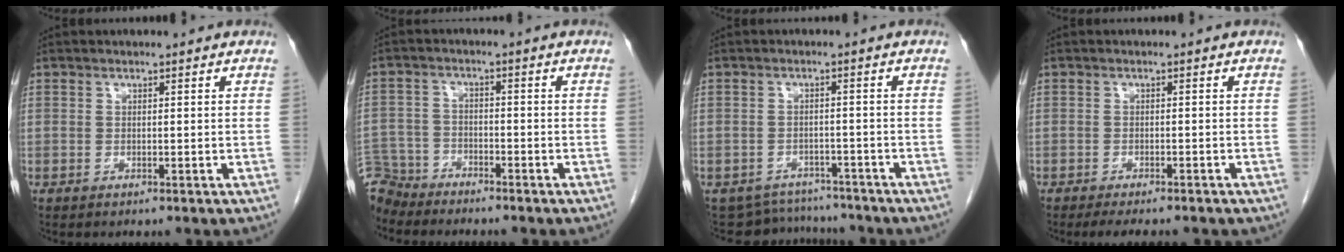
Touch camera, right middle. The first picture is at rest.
{"total": 7.1, "force": [-6.7, 2.4, 0.1], "torque": [-0.005, -0.001, -0.129]}
{"total": 6.5, "force": [-6.3, 1.7, -0.9], "torque": [0.012, 0.018, -0.083]}
{"total": 7.9, "force": [-6.6, 1.9, 3.9], "torque": [-0.047, -0.006, -0.082]}